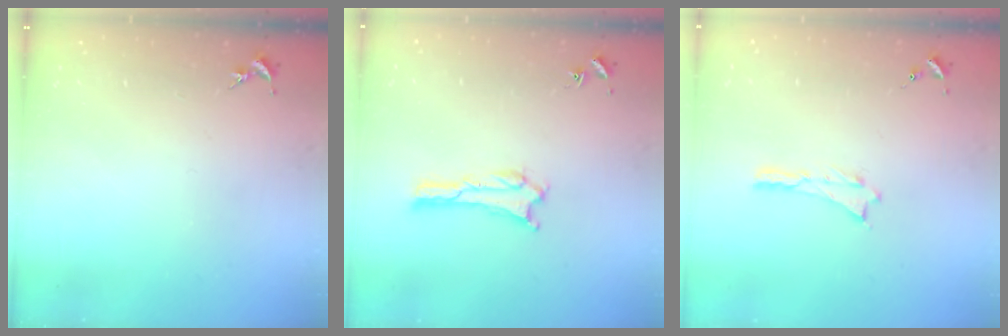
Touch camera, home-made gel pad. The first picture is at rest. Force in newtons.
{"total": 1.3, "press": 1.3, "slide": 0.4}
{"total": 0.0}